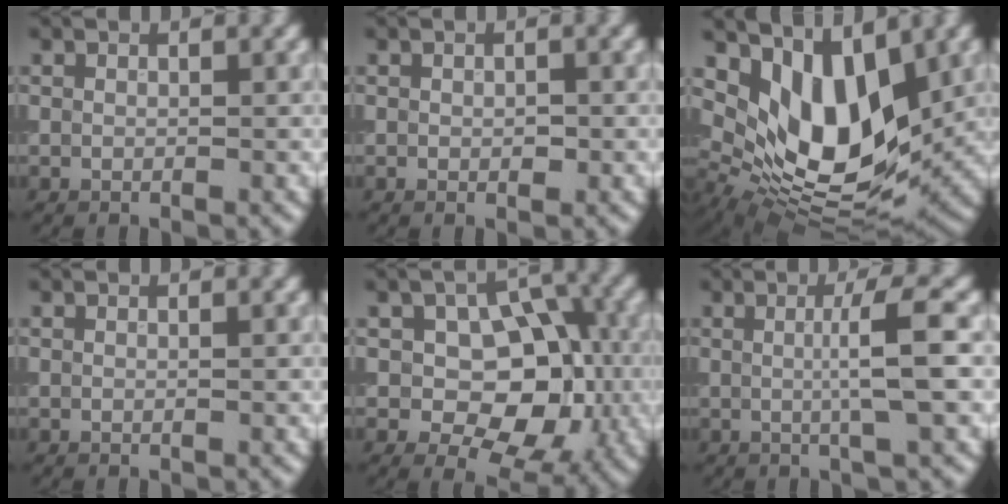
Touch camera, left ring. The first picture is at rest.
{"total": 0.8, "force": [-0.1, 0.5, 0.7], "torque": [-0.009, -0.002, 0.000]}
{"total": 9.8, "force": [3.2, 5.2, 7.7], "torque": [-0.133, -0.021, 0.060]}
{"total": 0.0}
{"total": 9.6, "force": [-0.5, 6.4, 7.1], "torque": [-0.090, 0.008, -0.015]}
{"total": 4.1, "force": [0.2, 0.6, 4.1], "torque": [-0.063, 0.002, -0.002]}